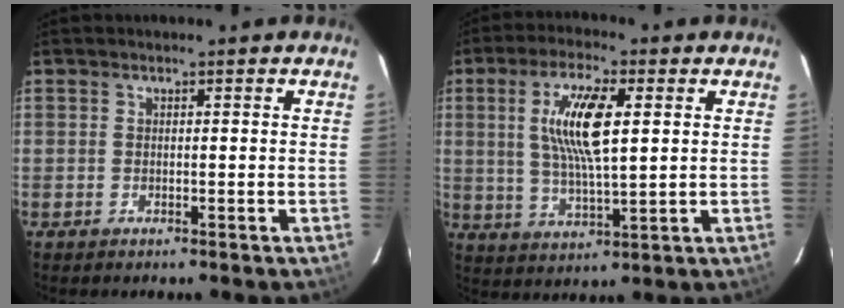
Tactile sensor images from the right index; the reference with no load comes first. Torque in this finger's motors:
{"motor_torque": [0.69, 0.34, 0.55, 0.20]}